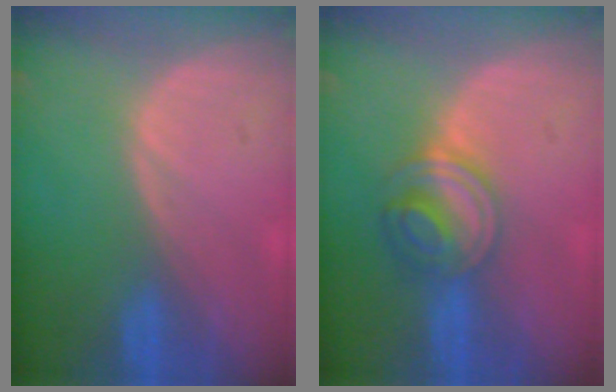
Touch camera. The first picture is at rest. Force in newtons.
{"total": 5.8, "press": 5.5, "slide": 1.9}